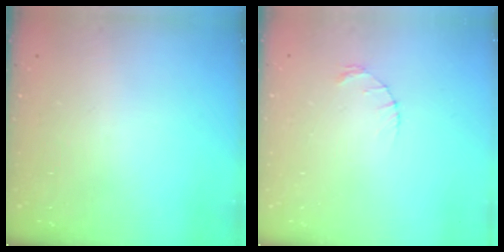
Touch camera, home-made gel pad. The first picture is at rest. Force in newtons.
{"total": 1.2, "press": 1.1, "slide": 0.2}